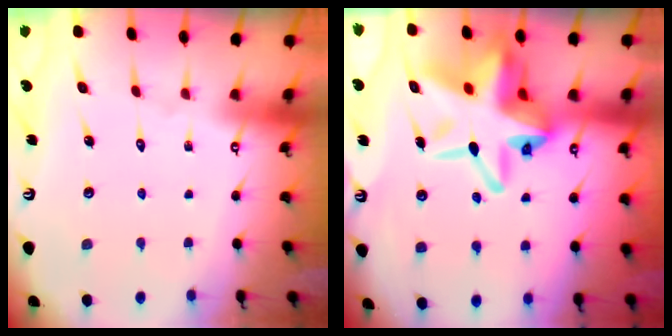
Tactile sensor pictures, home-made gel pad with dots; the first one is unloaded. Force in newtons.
{"total": 17.3, "press": 16.8, "slide": 4.3}